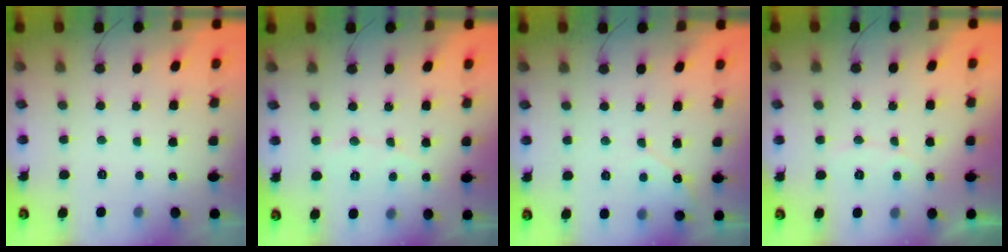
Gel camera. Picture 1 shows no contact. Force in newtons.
{"total": 3.3, "press": 3.3, "slide": 0.4}
{"total": 3.5, "press": 3.5, "slide": 0.3}
{"total": 4.1, "press": 4.1, "slide": 0.2}